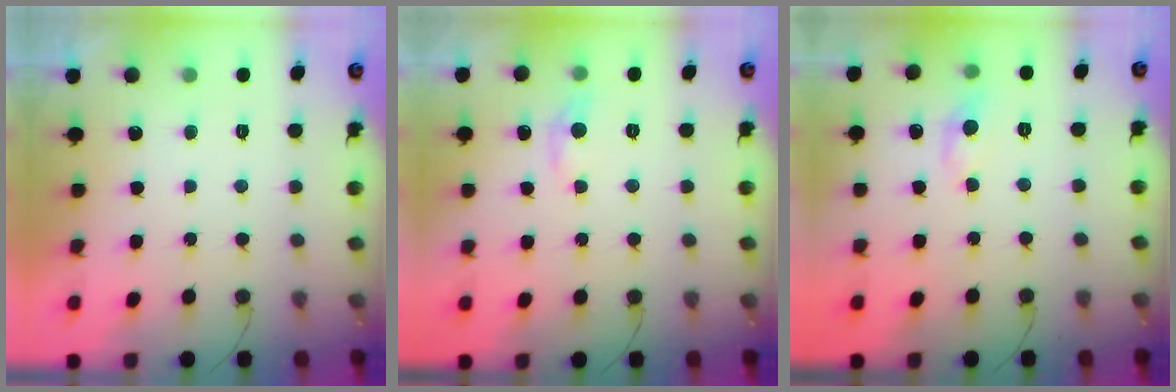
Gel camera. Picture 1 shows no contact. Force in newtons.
{"total": 5.9, "press": 5.8, "slide": 0.9}
{"total": 4.8, "press": 4.8, "slide": 0.6}